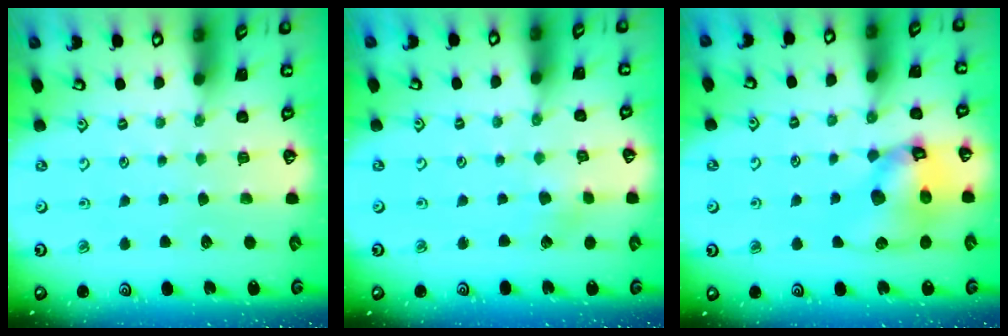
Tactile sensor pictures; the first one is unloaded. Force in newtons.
{"total": 1.5, "press": 1.5, "slide": 0.2}
{"total": 13.3, "press": 13.1, "slide": 1.8}